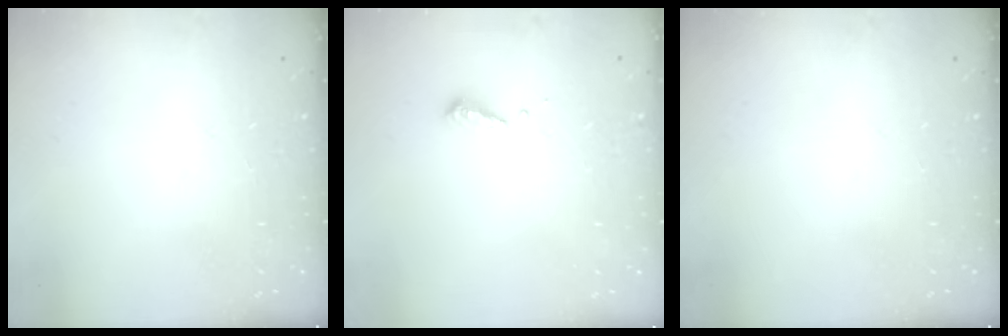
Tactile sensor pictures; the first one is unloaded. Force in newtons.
{"total": 4.2, "press": 4.2, "slide": 0.3}
{"total": 0.0}